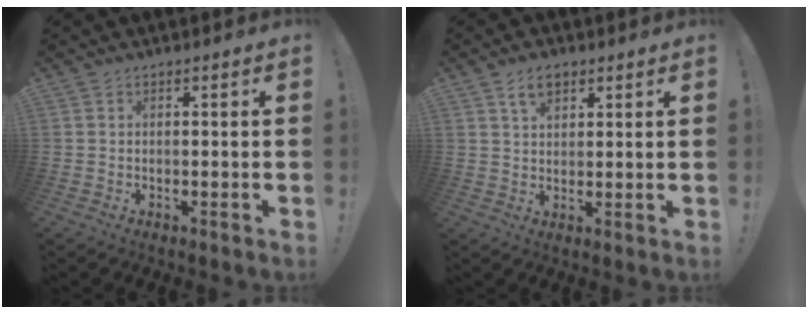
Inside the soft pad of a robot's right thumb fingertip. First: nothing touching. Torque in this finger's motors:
{"motor_torque": [0.18, 1.44, 0.57, 0.41, 0.15]}